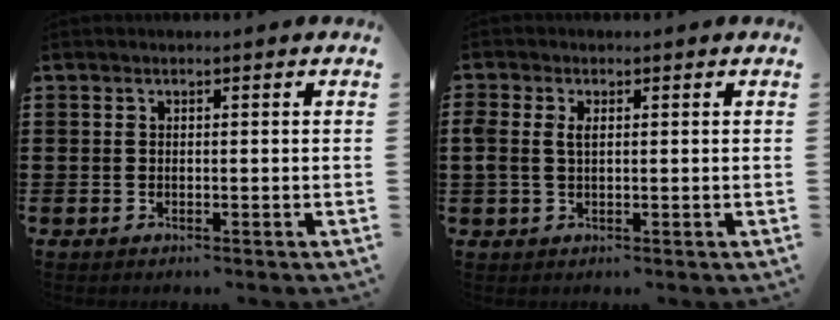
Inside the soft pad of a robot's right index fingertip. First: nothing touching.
{"total": 2.2, "force": [0.4, 1.2, 1.7], "torque": [-0.038, 0.008, 0.005]}